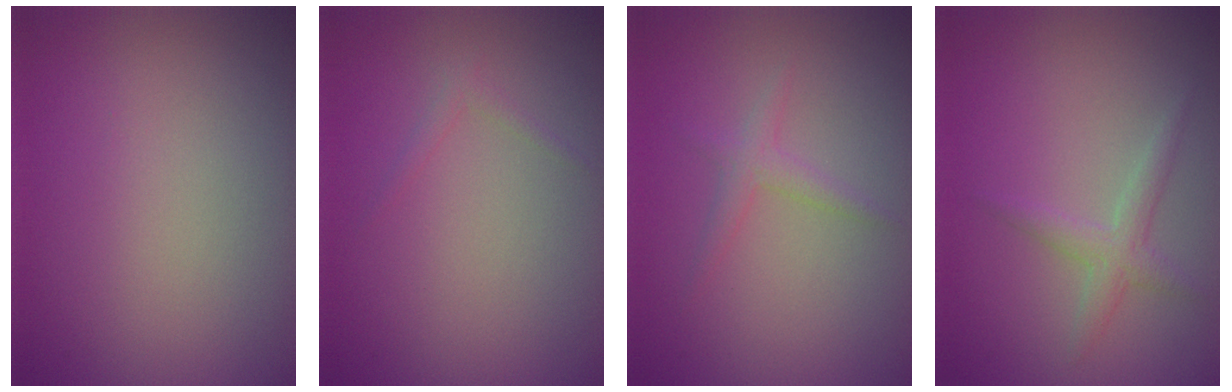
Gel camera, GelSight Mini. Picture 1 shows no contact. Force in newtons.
{"total": 0.7, "press": 0.7, "slide": 0.1}
{"total": 1.4, "press": 1.4, "slide": 0.0}
{"total": 1.8, "press": 1.8, "slide": 0.1}